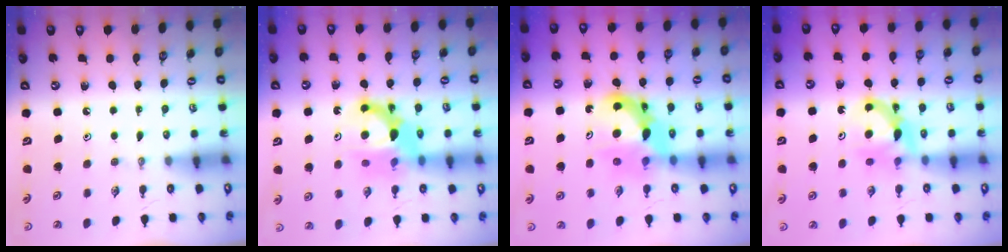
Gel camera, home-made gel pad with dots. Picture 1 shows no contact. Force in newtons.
{"total": 11.3, "press": 11.0, "slide": 2.4}
{"total": 10.7, "press": 10.7, "slide": 0.4}
{"total": 7.3, "press": 7.3, "slide": 0.3}